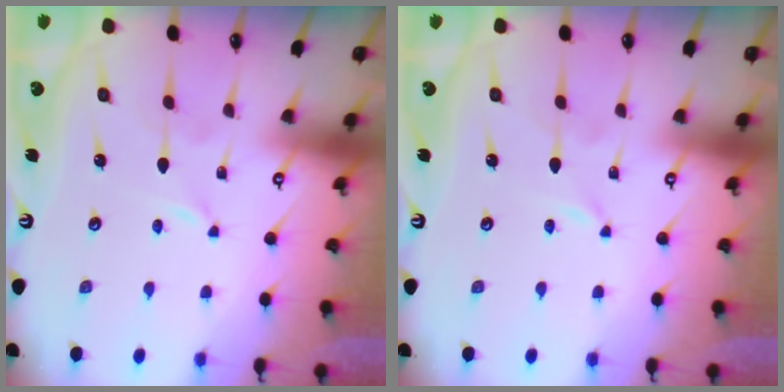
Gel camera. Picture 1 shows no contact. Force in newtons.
{"total": 0.0}